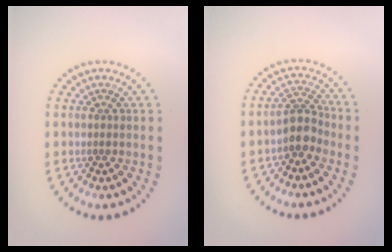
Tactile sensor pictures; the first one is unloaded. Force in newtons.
{"total": 2.7, "press": 2.2, "slide": 1.5}